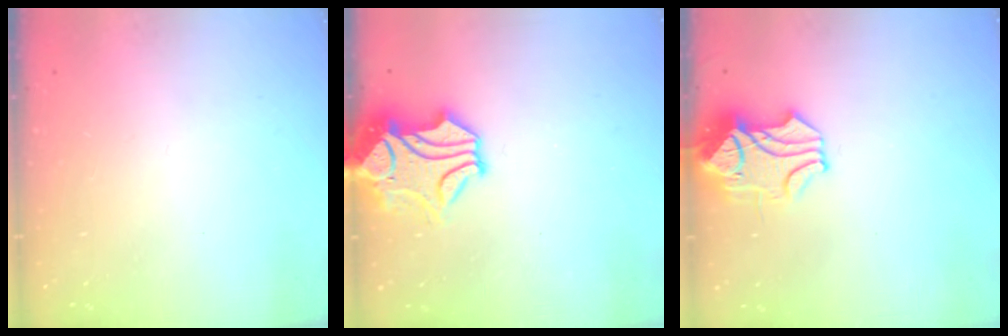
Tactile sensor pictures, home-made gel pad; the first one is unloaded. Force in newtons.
{"total": 2.4, "press": 2.1, "slide": 1.3}
{"total": 1.7, "press": 1.2, "slide": 1.3}